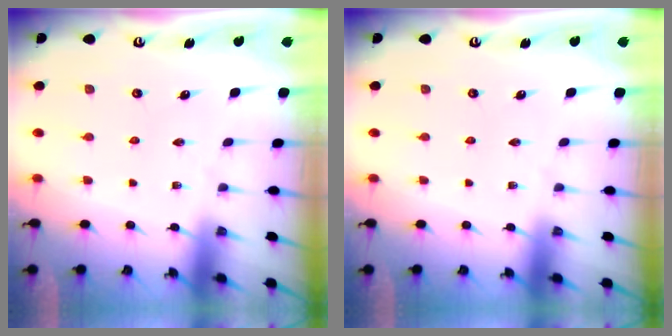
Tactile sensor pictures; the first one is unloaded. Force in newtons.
{"total": 0.0}